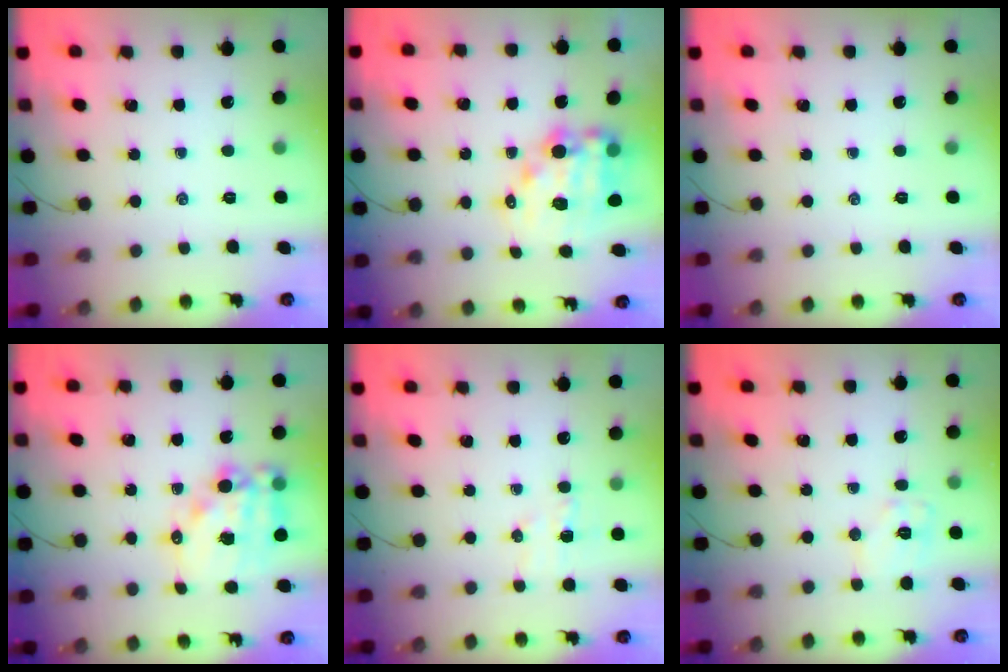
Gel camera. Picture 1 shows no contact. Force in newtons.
{"total": 12.5, "press": 12.1, "slide": 3.0}
{"total": 0.0}
{"total": 15.3, "press": 14.9, "slide": 3.6}
{"total": 5.4, "press": 5.3, "slide": 1.1}
{"total": 8.0, "press": 8.0, "slide": 0.7}